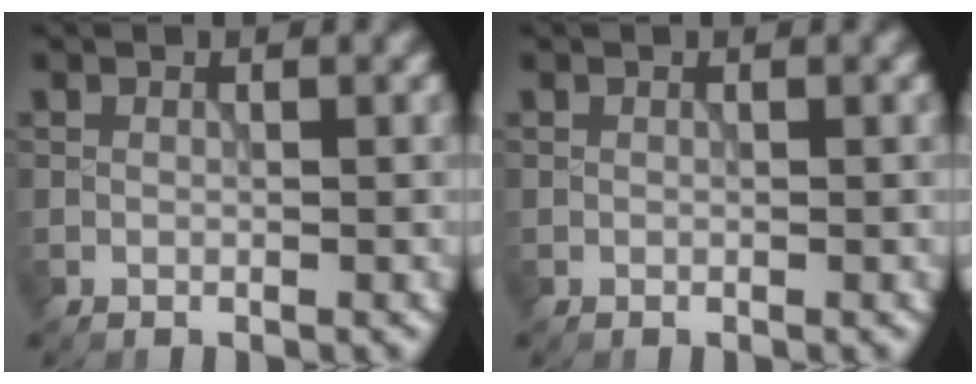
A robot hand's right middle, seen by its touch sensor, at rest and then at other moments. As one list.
[{"total": 0.0}]